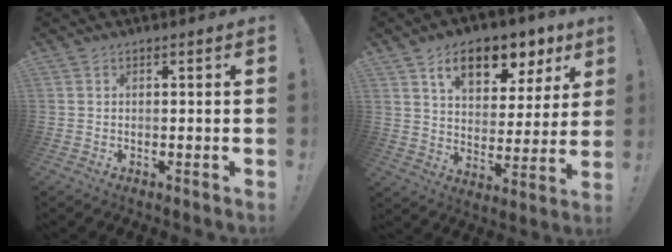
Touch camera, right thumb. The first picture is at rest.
{"total": 14.1, "force": [8.6, 7.5, 8.2], "torque": [-0.127, -0.044, 0.148]}